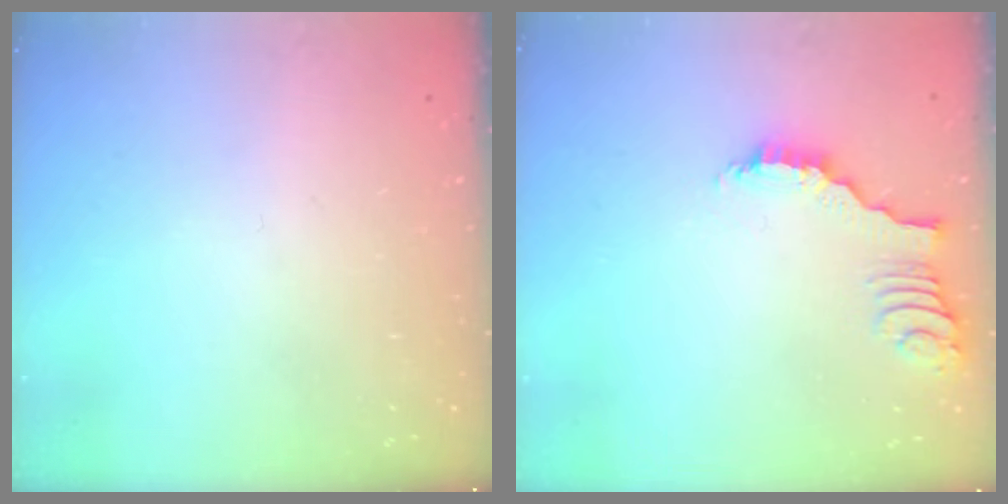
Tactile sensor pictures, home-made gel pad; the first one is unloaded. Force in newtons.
{"total": 2.2, "press": 2.1, "slide": 0.4}